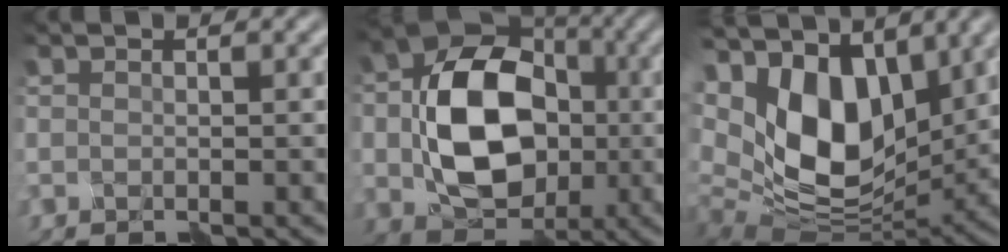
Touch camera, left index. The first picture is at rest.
{"total": 11.1, "force": [-0.5, 8.2, 7.4], "torque": [-0.134, 0.006, 0.001]}
{"total": 10.4, "force": [3.4, 6.3, 7.5], "torque": [-0.146, -0.004, 0.062]}